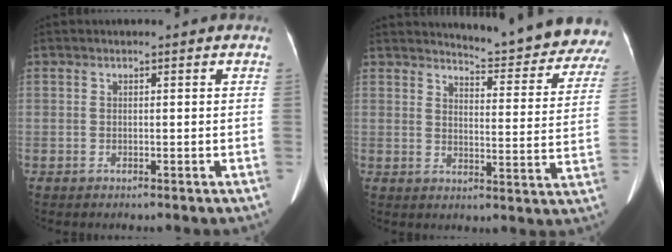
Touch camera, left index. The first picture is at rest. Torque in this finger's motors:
{"motor_torque": [-0.87, -1.27, -0.03, 0.05]}